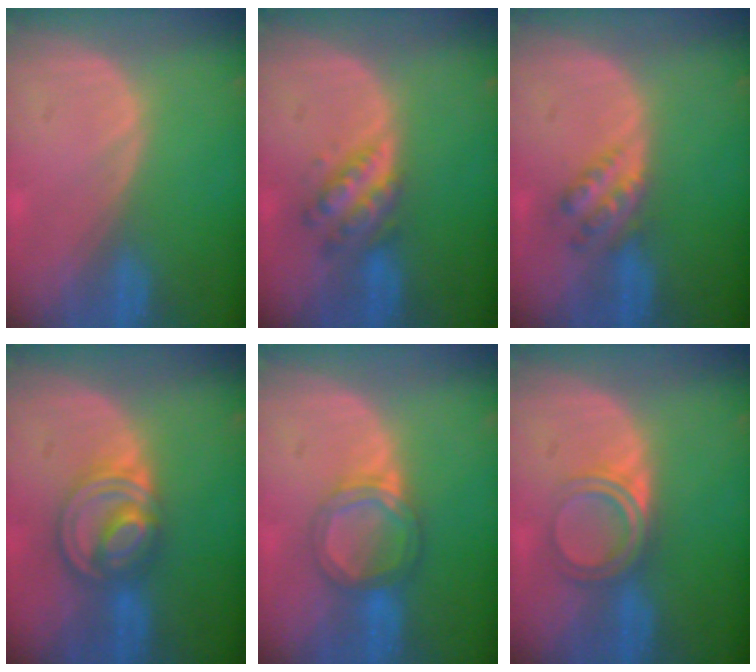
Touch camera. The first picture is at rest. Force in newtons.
{"total": 5.0, "press": 5.0, "slide": 0.1}
{"total": 4.5, "press": 4.0, "slide": 2.0}
{"total": 7.7, "press": 6.7, "slide": 3.9}
{"total": 5.3, "press": 5.0, "slide": 1.8}
{"total": 4.7, "press": 4.2, "slide": 2.1}